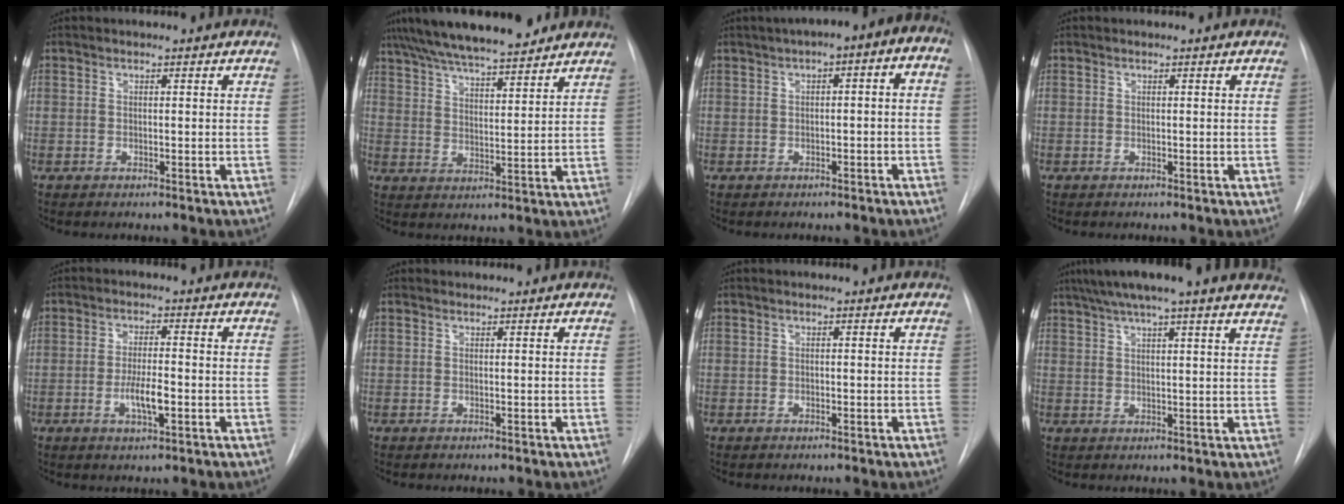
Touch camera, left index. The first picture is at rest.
{"total": 16.4, "force": [14.1, 2.4, 8.0], "torque": [-0.140, 0.031, 0.223]}
{"total": 7.8, "force": [1.6, 2.8, 7.1], "torque": [-0.102, 0.041, 0.017]}
{"total": 0.0}
{"total": 4.8, "force": [-1.6, 1.0, 4.4], "torque": [-0.082, -0.001, -0.028]}
{"total": 0.0}
{"total": 0.0}
{"total": 18.8, "force": [15.6, 0.9, 10.5], "torque": [-0.171, 0.040, 0.198]}